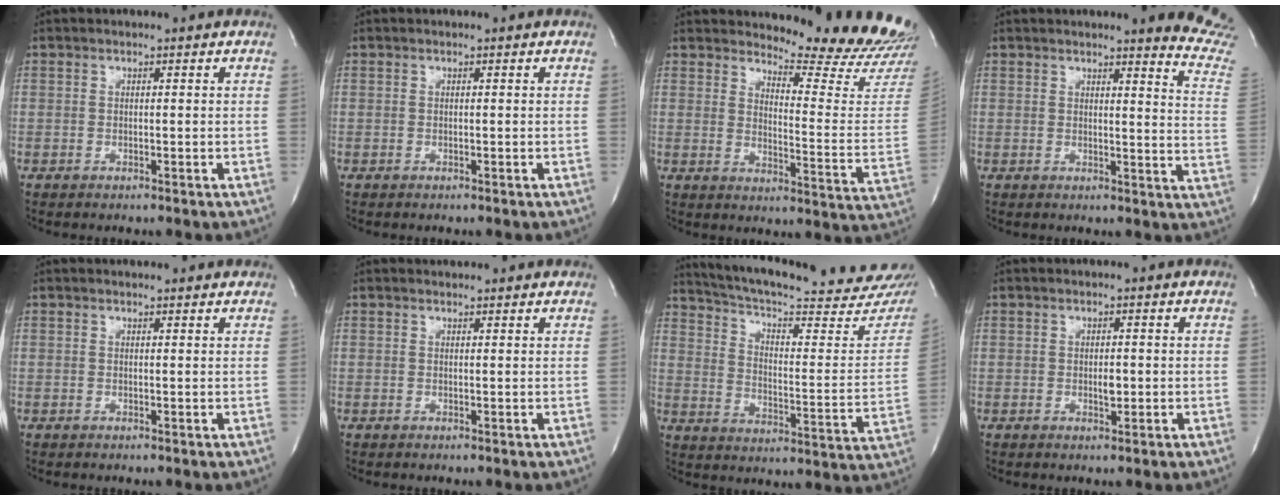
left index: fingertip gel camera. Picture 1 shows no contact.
{"total": 0.0}
{"total": 15.5, "force": [15.2, -0.2, 2.7], "torque": [-0.038, -0.146, 0.170]}
{"total": 10.7, "force": [10.4, -0.9, 2.2], "torque": [-0.009, -0.126, 0.078]}
{"total": 2.8, "force": [2.7, 1.0, 0.3], "torque": [-0.004, 0.006, 0.017]}
{"total": 2.3, "force": [2.1, 0.8, 0.0], "torque": [-0.004, 0.011, 0.016]}
{"total": 27.5, "force": [25.2, 2.9, 10.6], "torque": [-0.168, -0.092, 0.321]}
{"total": 1.4, "force": [-0.8, 0.6, 1.0], "torque": [-0.014, -0.010, -0.012]}